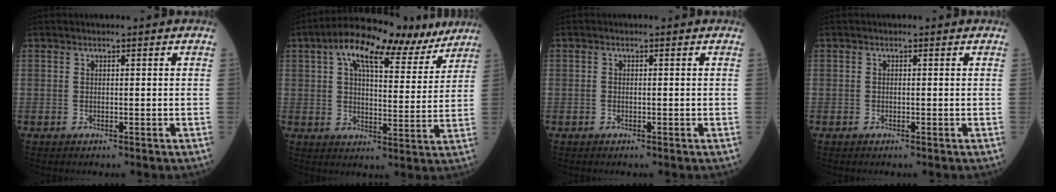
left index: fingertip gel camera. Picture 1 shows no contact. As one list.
[{"total": 14.9, "force": [10.2, 4.9, 9.6], "torque": [-0.147, 0.031, 0.154]}, {"total": 0.0}, {"total": 0.0}]